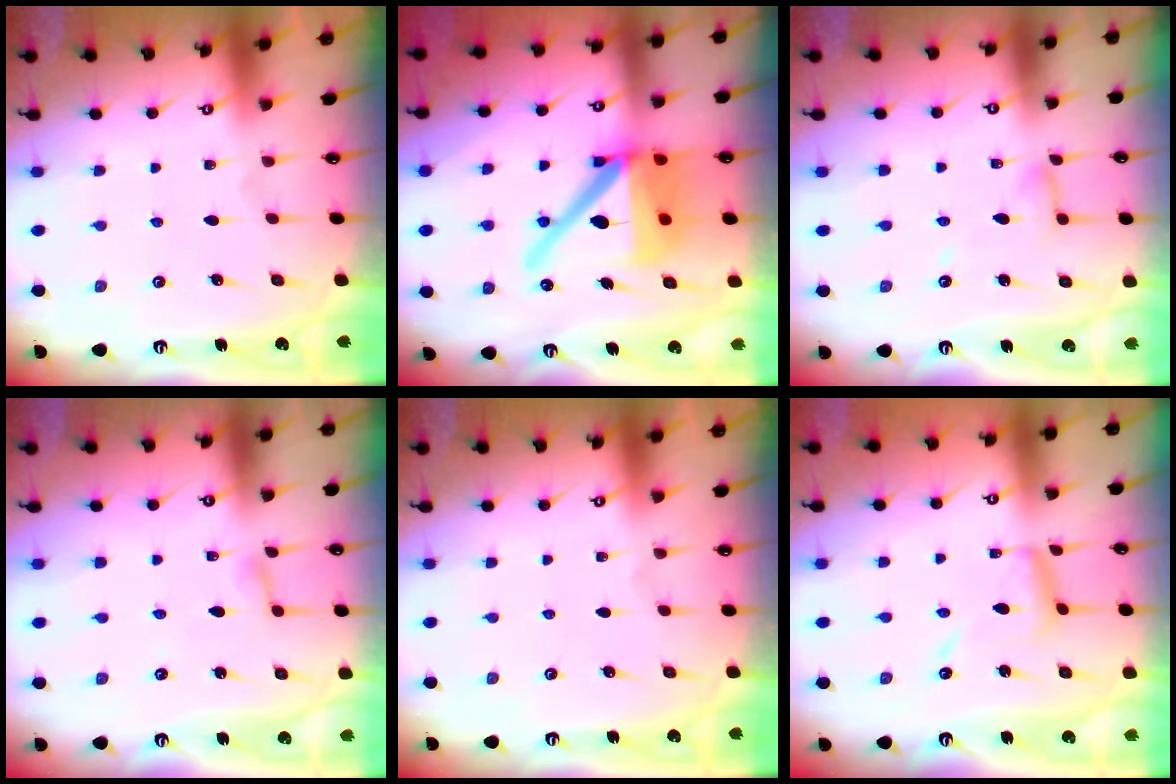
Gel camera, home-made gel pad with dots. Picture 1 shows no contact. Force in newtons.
{"total": 19.5, "press": 19.3, "slide": 2.5}
{"total": 4.9, "press": 4.9, "slide": 0.4}
{"total": 3.0, "press": 3.0, "slide": 0.3}
{"total": 0.0}
{"total": 10.4, "press": 10.4, "slide": 0.9}